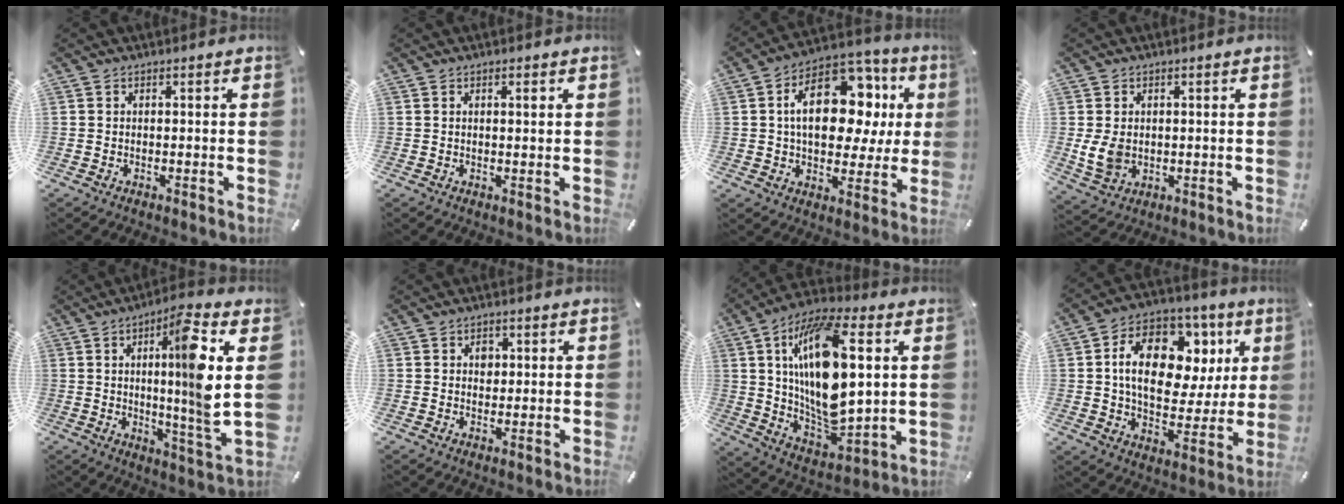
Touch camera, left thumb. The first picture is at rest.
{"total": 1.1, "force": [0.4, 0.2, 1.0], "torque": [-0.011, -0.003, 0.005]}
{"total": 21.3, "force": [5.0, 13.1, 16.0], "torque": [-0.251, -0.012, 0.083]}
{"total": 6.5, "force": [0.2, 5.3, 3.7], "torque": [-0.078, -0.003, 0.003]}
{"total": 13.8, "force": [3.6, 0.1, 13.3], "torque": [-0.219, -0.019, 0.047]}
{"total": 2.4, "force": [0.5, 2.1, 1.2], "torque": [-0.002, -0.002, 0.001]}
{"total": 22.3, "force": [6.3, 10.9, 18.4], "torque": [-0.369, -0.029, 0.102]}
{"total": 18.1, "force": [5.9, 11.9, 12.4], "torque": [-0.196, -0.014, 0.106]}